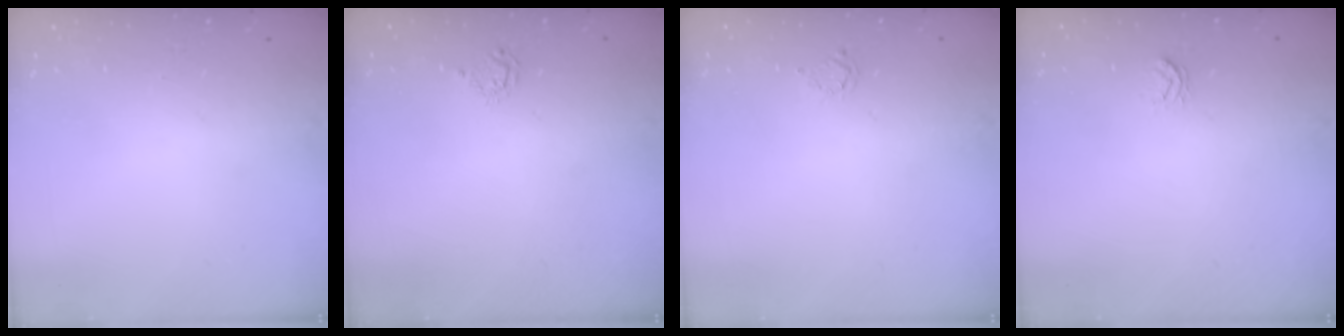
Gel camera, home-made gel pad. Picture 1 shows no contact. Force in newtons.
{"total": 4.1, "press": 4.1, "slide": 0.4}
{"total": 2.0, "press": 2.0, "slide": 0.3}
{"total": 2.6, "press": 2.6, "slide": 0.3}